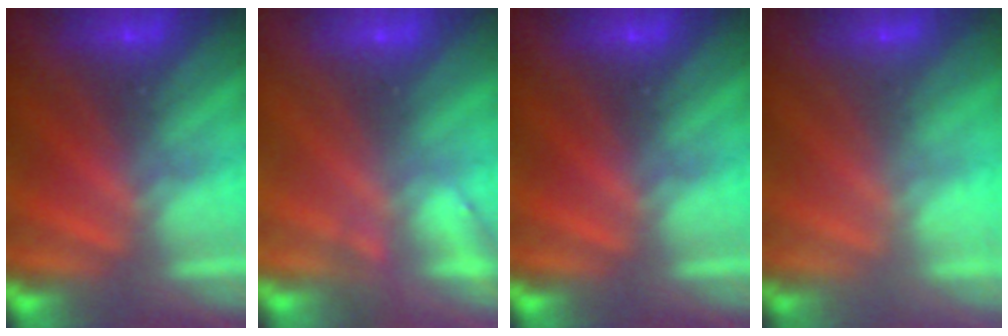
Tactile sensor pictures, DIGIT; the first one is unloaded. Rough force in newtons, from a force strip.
{"total": 2.3}
{"total": 0.0}
{"total": 1.9}